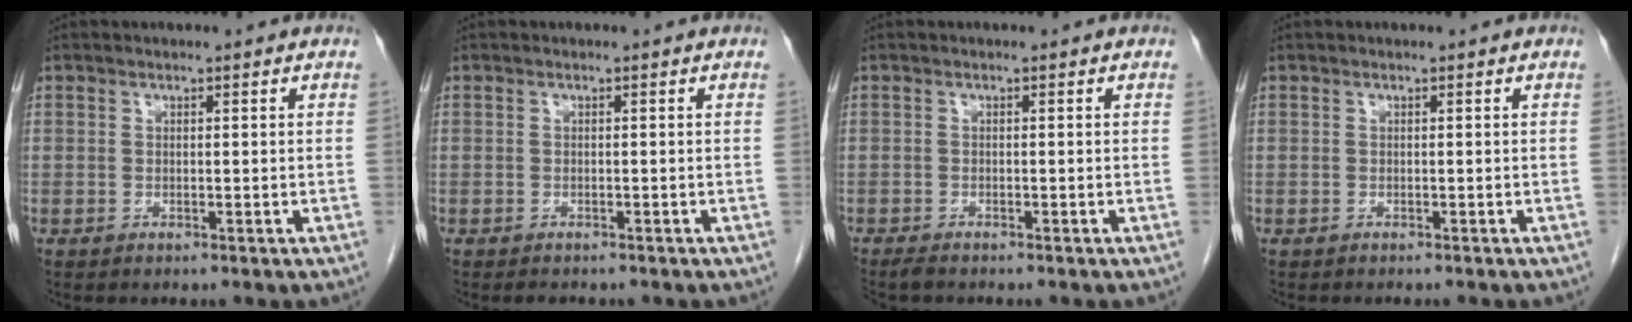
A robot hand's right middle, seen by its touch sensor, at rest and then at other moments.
{"total": 1.4, "force": [-1.3, 0.6, 0.4], "torque": [-0.008, -0.002, -0.014]}
{"total": 1.7, "force": [-1.5, 0.3, 0.7], "torque": [-0.017, -0.005, -0.024]}
{"total": 1.4, "force": [-1.2, 0.3, 0.5], "torque": [-0.014, -0.002, -0.013]}